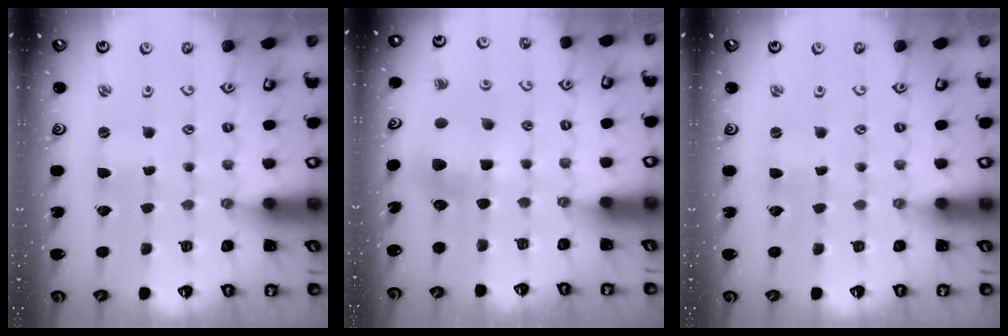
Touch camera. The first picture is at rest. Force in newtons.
{"total": 5.6, "press": 5.6, "slide": 0.5}
{"total": 0.0}